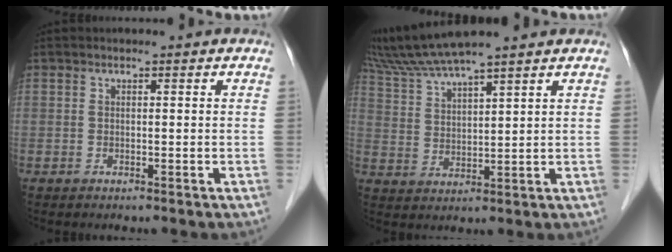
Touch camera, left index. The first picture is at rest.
{"total": 9.5, "force": [8.5, -0.9, 4.2], "torque": [-0.086, 0.025, 0.163]}